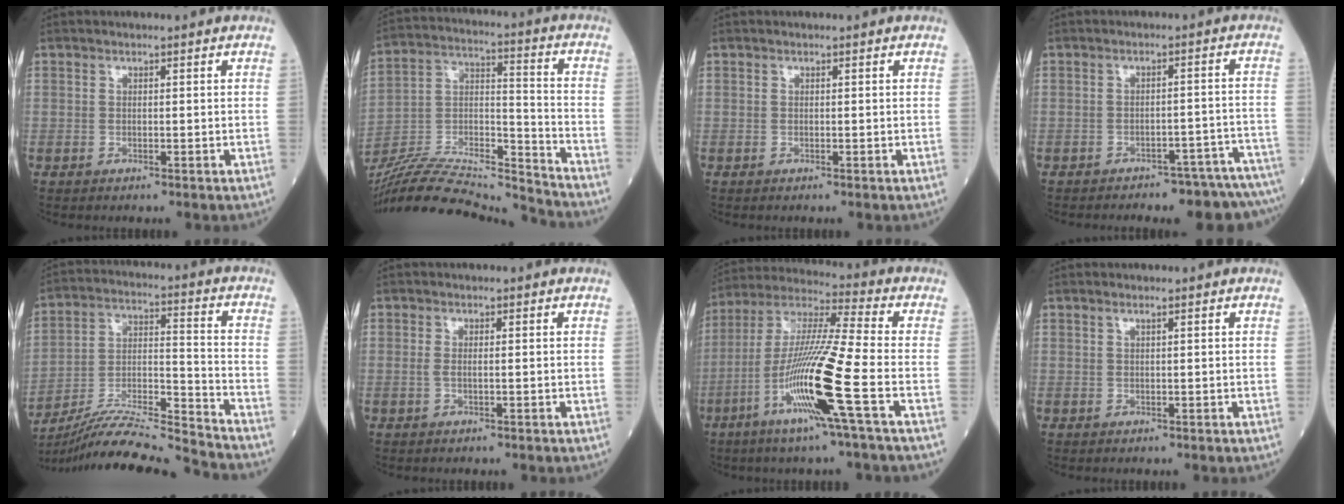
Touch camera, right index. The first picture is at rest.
{"total": 22.1, "force": [-21.1, 0.7, 6.6], "torque": [-0.145, 0.009, -0.356]}
{"total": 0.0}
{"total": 11.4, "force": [-10.6, 1.4, 4.2], "torque": [-0.025, 0.018, -0.115]}
{"total": 17.6, "force": [-16.8, -1.8, 4.8], "torque": [-0.090, 0.007, -0.289]}
{"total": 0.9, "force": [0.0, 0.2, 0.8], "torque": [-0.021, 0.000, 0.000]}
{"total": 15.8, "force": [-5.8, -1.2, 14.7], "torque": [-0.297, -0.016, -0.115]}
{"total": 0.6, "force": [0.5, -0.1, 0.3], "torque": [-0.017, 0.003, 0.015]}